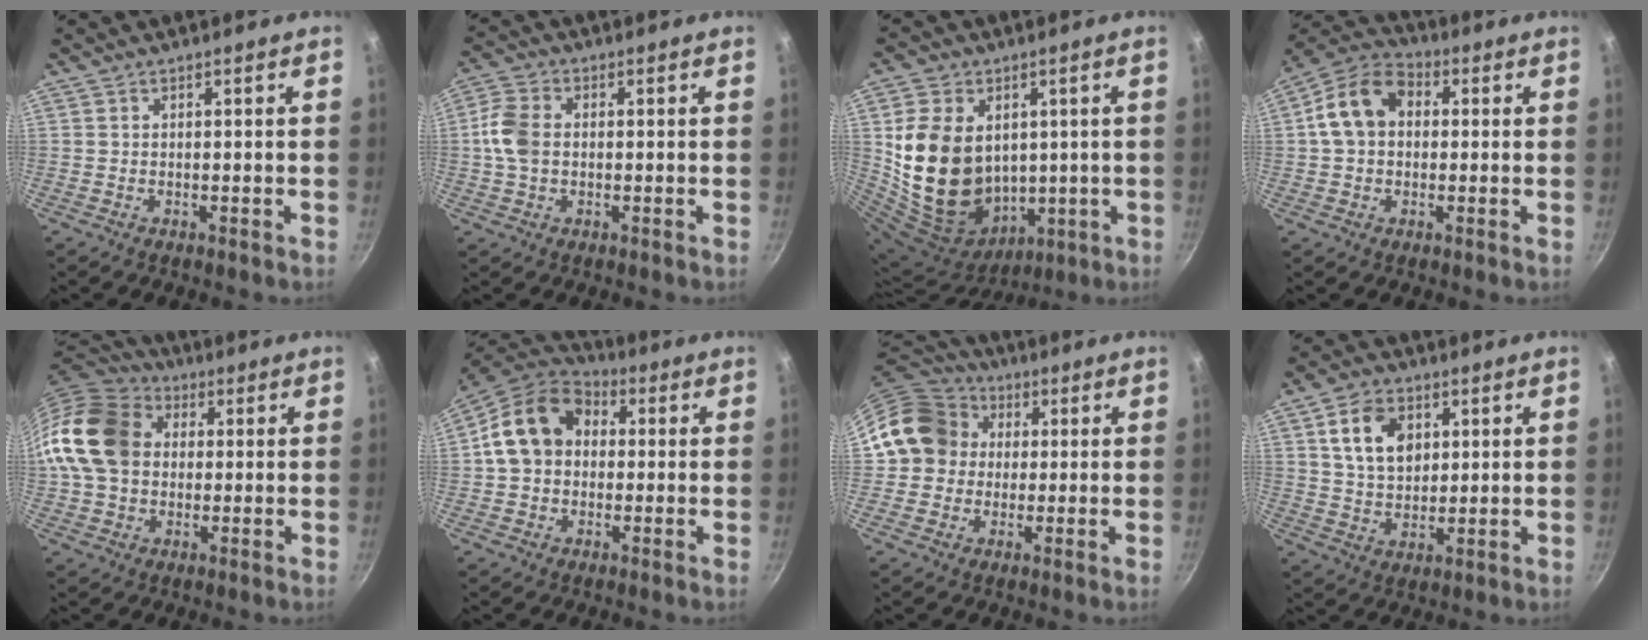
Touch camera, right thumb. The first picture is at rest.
{"total": 6.9, "force": [0.0, 4.9, 4.8], "torque": [-0.094, 0.012, -0.011]}
{"total": 20.0, "force": [2.6, 15.4, 12.5], "torque": [-0.228, -0.010, 0.075]}
{"total": 11.3, "force": [1.2, 8.5, 7.4], "torque": [-0.104, 0.030, 0.001]}
{"total": 18.2, "force": [2.1, 14.3, 11.1], "torque": [-0.203, 0.034, 0.024]}
{"total": 14.4, "force": [1.8, 11.3, 8.7], "torque": [-0.125, 0.030, 0.015]}
{"total": 13.4, "force": [1.6, 12.1, 5.7], "torque": [-0.073, 0.033, 0.014]}
{"total": 9.8, "force": [3.2, 6.9, 6.2], "torque": [-0.086, -0.008, 0.057]}